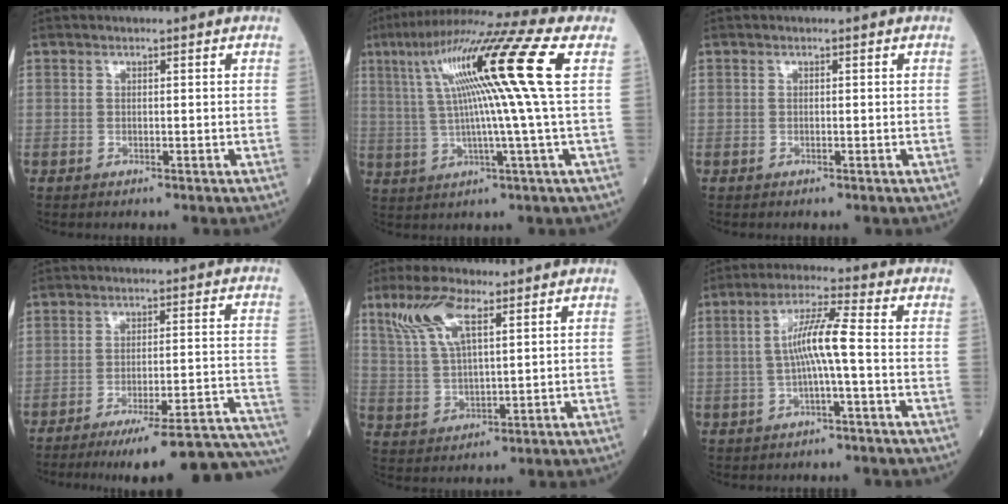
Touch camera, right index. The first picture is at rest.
{"total": 16.4, "force": [4.5, -2.4, 15.6], "torque": [-0.260, 0.031, 0.071]}
{"total": 0.0}
{"total": 22.4, "force": [-20.4, -0.8, 9.1], "torque": [-0.041, 0.000, -0.263]}
{"total": 8.7, "force": [5.0, 2.3, 6.8], "torque": [-0.153, 0.014, 0.108]}
{"total": 6.8, "force": [-0.5, -0.2, 6.8], "torque": [-0.132, 0.013, -0.009]}